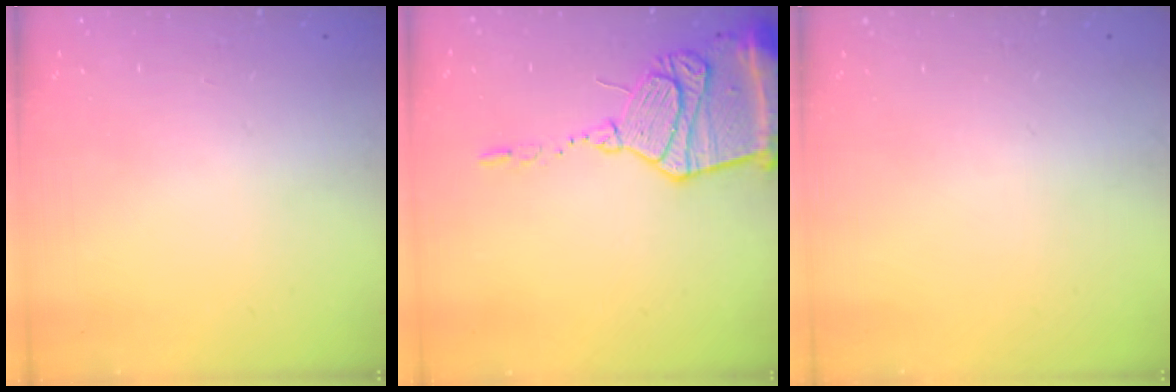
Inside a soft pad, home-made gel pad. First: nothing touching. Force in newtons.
{"total": 17.8, "press": 17.7, "slide": 1.5}
{"total": 0.0}